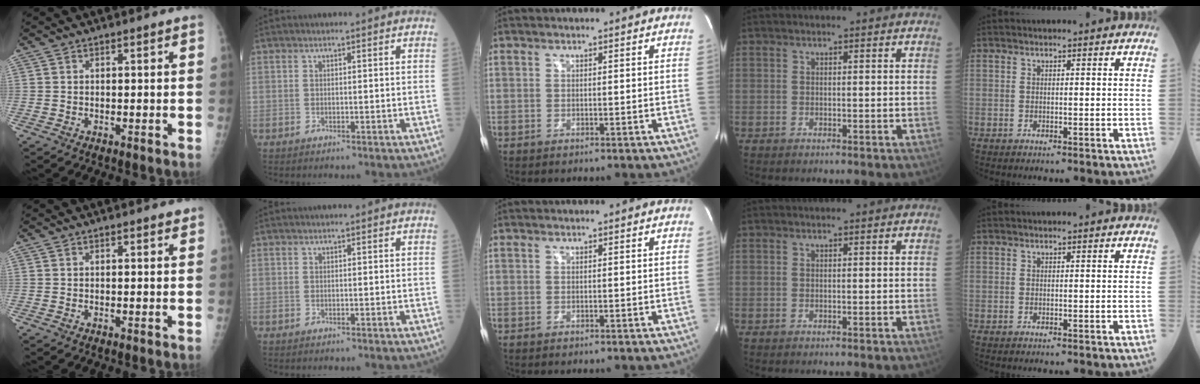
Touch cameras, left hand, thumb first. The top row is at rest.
{"thumb": {"total": 0.8, "force": [0.6, 0.3, 0.6], "torque": [-0.007, -0.001, 0.006]}, "index": {"total": 0.7, "force": [0.7, -0.1, 0.3], "torque": [-0.005, 0.009, 0.013]}}